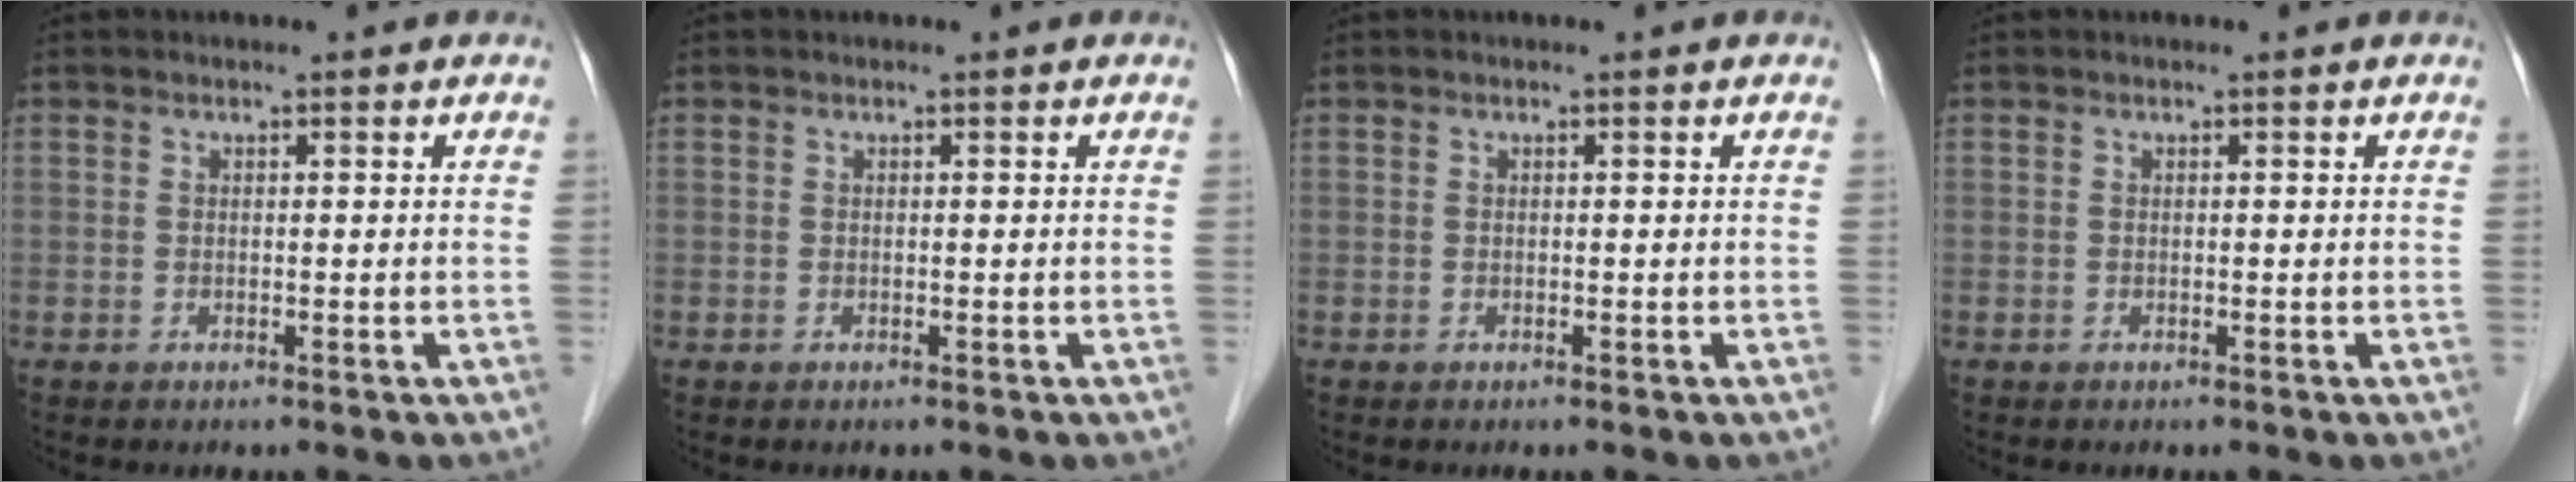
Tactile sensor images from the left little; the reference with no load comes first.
{"total": 0.0}
{"total": 0.0}
{"total": 0.0}